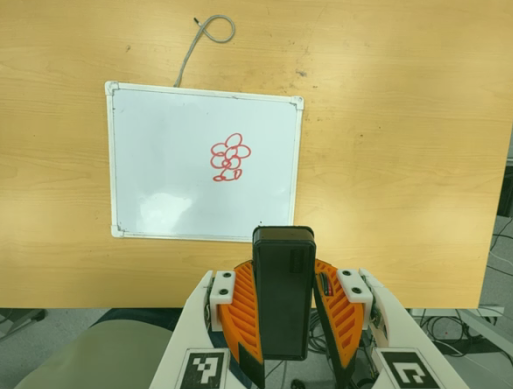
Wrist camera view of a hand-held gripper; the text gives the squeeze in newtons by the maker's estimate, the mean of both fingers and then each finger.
{"total": 8.9, "left": 6.9, "right": 10.9}